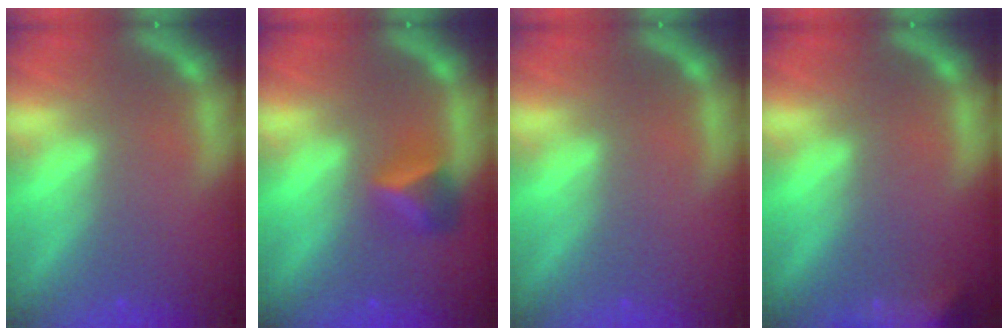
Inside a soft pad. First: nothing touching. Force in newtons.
{"total": 2.9}
{"total": 0.0}
{"total": 8.5}